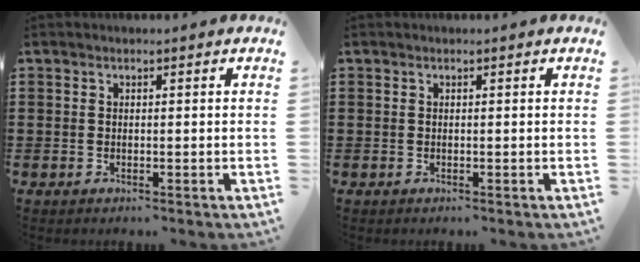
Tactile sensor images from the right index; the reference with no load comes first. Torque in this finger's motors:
{"motor_torque": [-0.38, 1.76, 0.00, 0.00]}